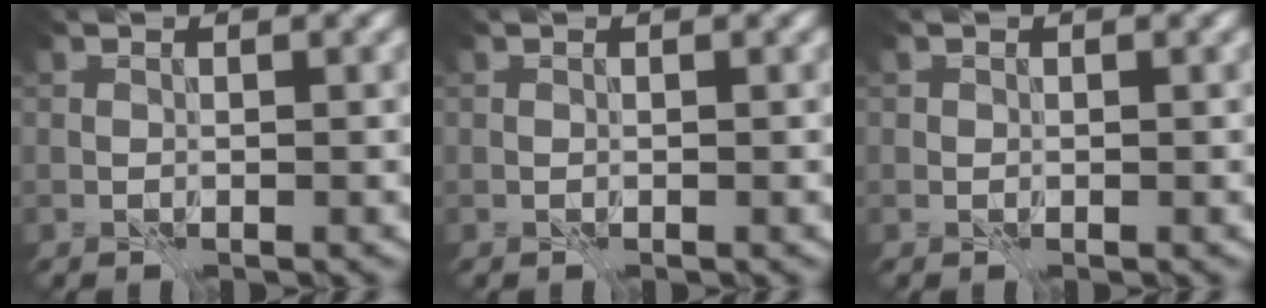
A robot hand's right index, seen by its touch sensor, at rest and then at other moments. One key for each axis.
{"total": 0.0}
{"total": 0.0}